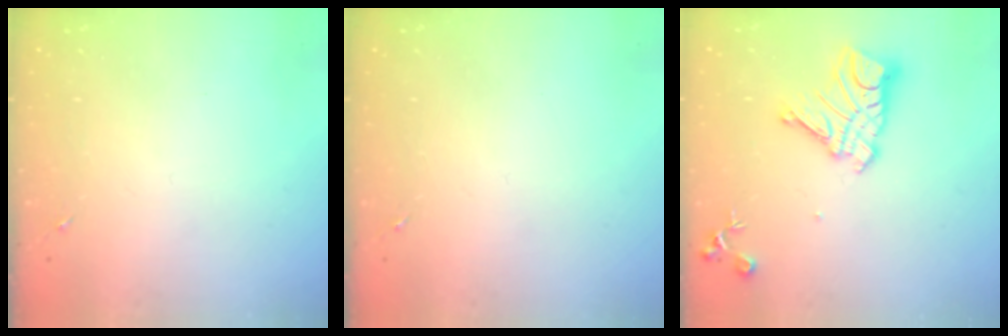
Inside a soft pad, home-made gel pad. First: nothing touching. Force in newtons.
{"total": 0.0}
{"total": 13.7, "press": 13.6, "slide": 1.2}